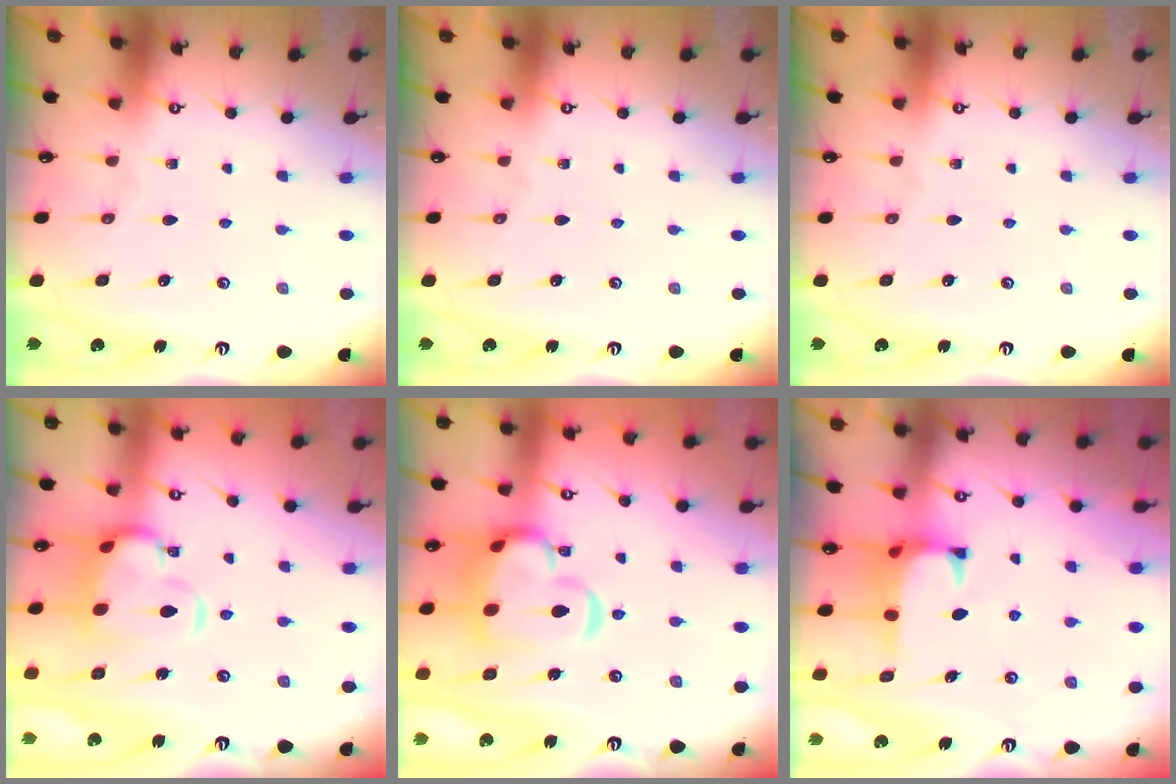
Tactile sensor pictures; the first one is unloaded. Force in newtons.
{"total": 0.0}
{"total": 0.0}
{"total": 7.6, "press": 7.4, "slide": 1.6}
{"total": 11.4, "press": 11.2, "slide": 1.9}
{"total": 1.0, "press": 0.7, "slide": 0.8}